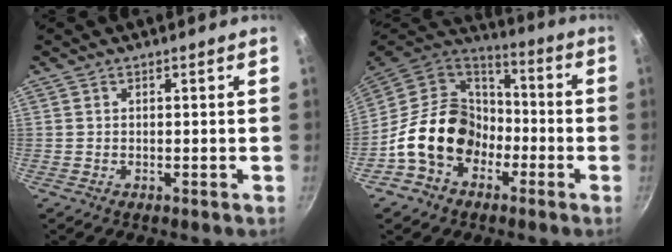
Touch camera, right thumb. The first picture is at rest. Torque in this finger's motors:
{"motor_torque": [2.80, 2.20, 1.36, -1.41, 0.56]}